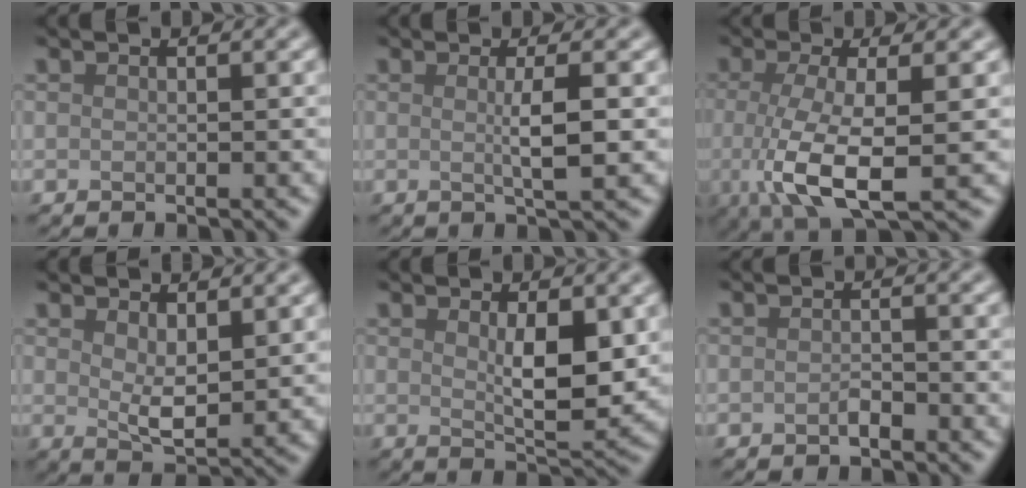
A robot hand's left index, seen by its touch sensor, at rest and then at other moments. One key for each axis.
{"total": 2.8, "fx": 0.1, "fy": 0.4, "fz": 2.8, "tx": -0.046, "ty": -0.002, "tz": -0.003}
{"total": 6.8, "fx": -1.1, "fy": 2.0, "fz": 6.3, "tx": -0.126, "ty": -0.016, "tz": -0.020}
{"total": 3.4, "fx": 1.4, "fy": 1.3, "fz": 2.8, "tx": -0.052, "ty": -0.009, "tz": 0.028}
{"total": 4.4, "fx": 0.9, "fy": 1.4, "fz": 4.0, "tx": -0.066, "ty": -0.007, "tz": 0.020}
{"total": 0.8, "fx": -0.5, "fy": 0.3, "fz": 0.5, "tx": -0.011, "ty": 0.001, "tz": -0.010}